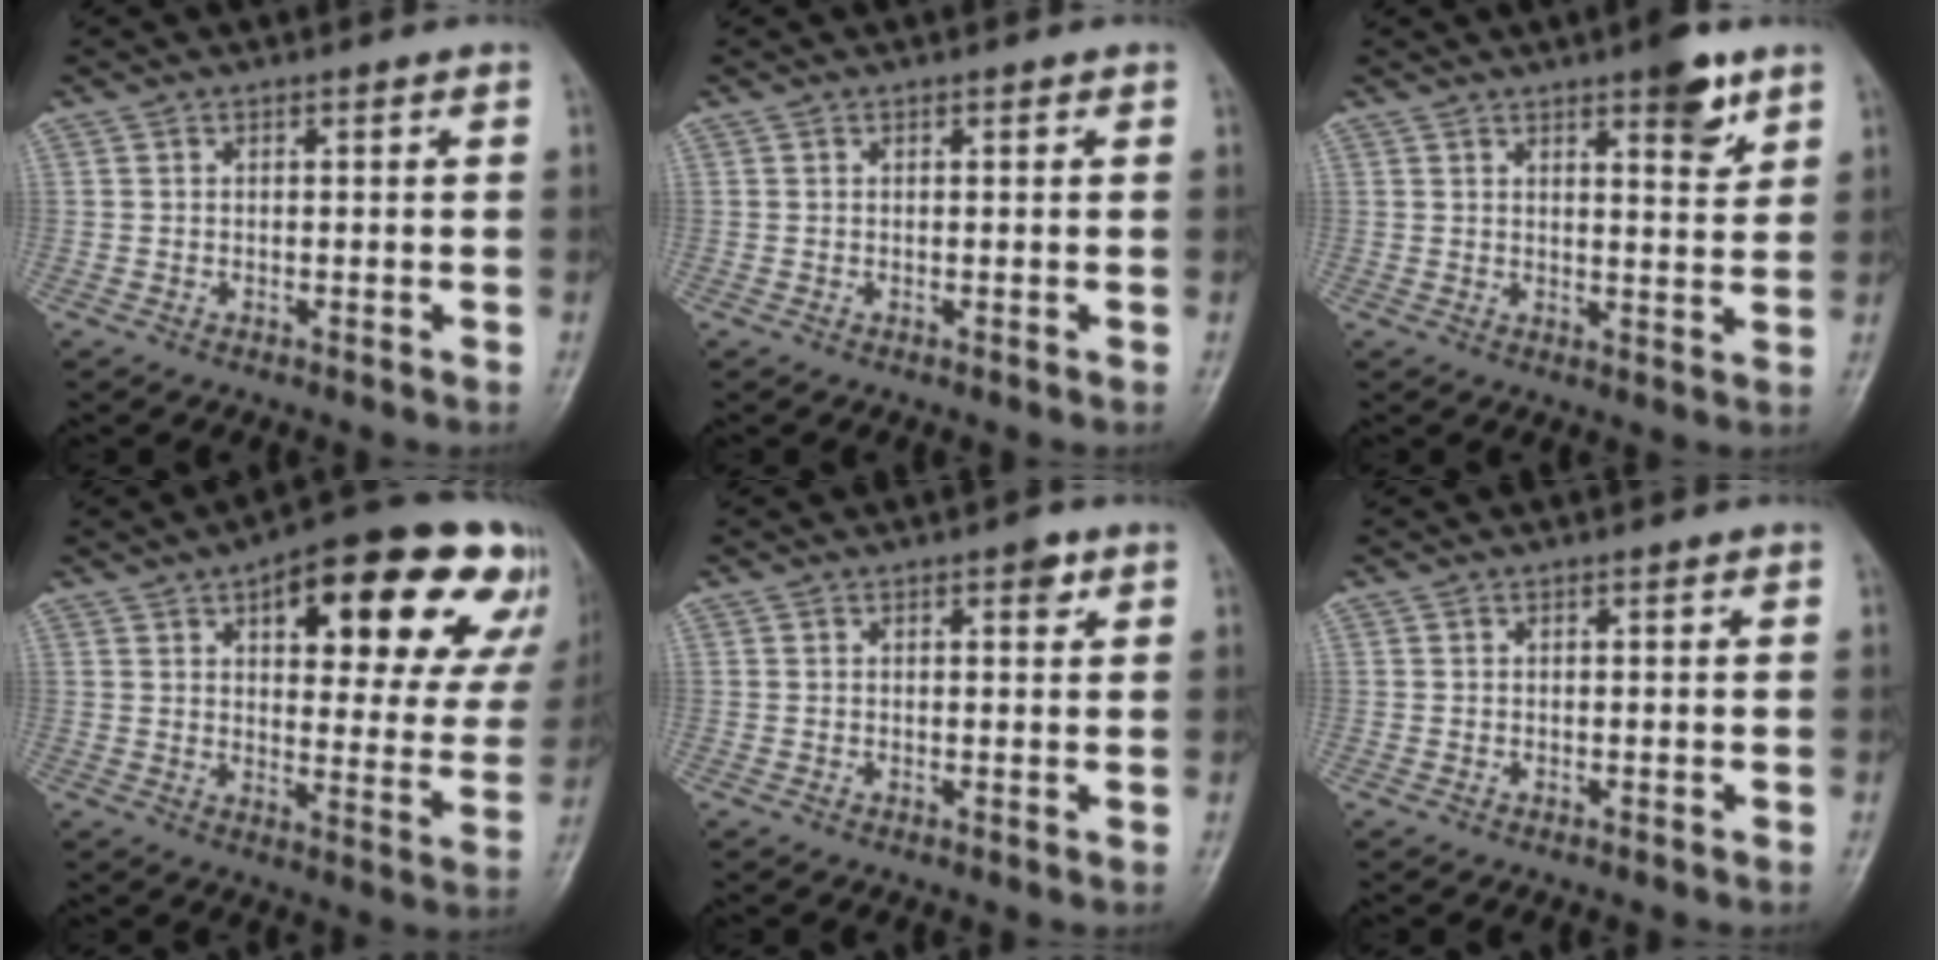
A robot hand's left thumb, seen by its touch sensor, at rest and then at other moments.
{"total": 0.5, "force": [0.3, 0.2, 0.3], "torque": [-0.004, -0.001, 0.003]}
{"total": 6.8, "force": [4.2, 2.0, 5.0], "torque": [-0.054, -0.024, 0.054]}
{"total": 24.0, "force": [11.9, 9.5, 18.5], "torque": [-0.198, -0.010, 0.159]}
{"total": 2.1, "force": [1.2, 0.9, 1.5], "torque": [-0.014, -0.003, 0.013]}
{"total": 0.0}